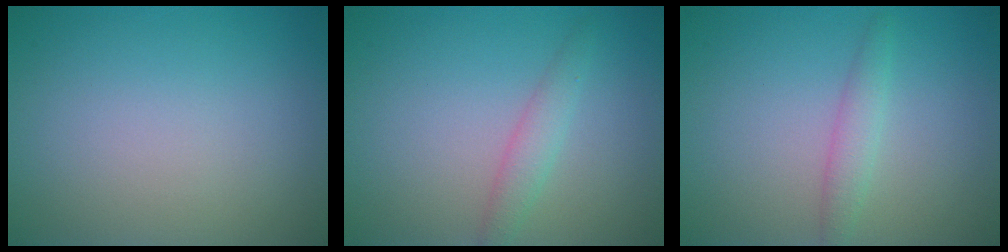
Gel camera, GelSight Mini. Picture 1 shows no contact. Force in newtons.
{"total": 1.8, "press": 1.8, "slide": 0.1}
{"total": 1.7, "press": 1.7, "slide": 0.0}